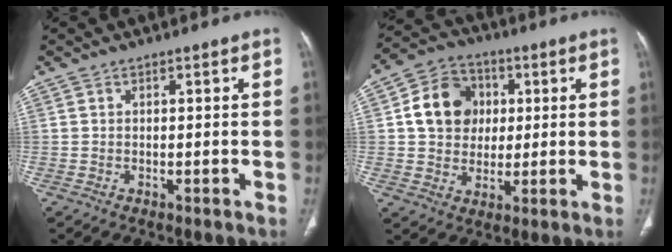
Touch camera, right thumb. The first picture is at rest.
{"total": 11.9, "force": [2.1, 10.1, 5.9], "torque": [-0.073, 0.008, 0.030]}